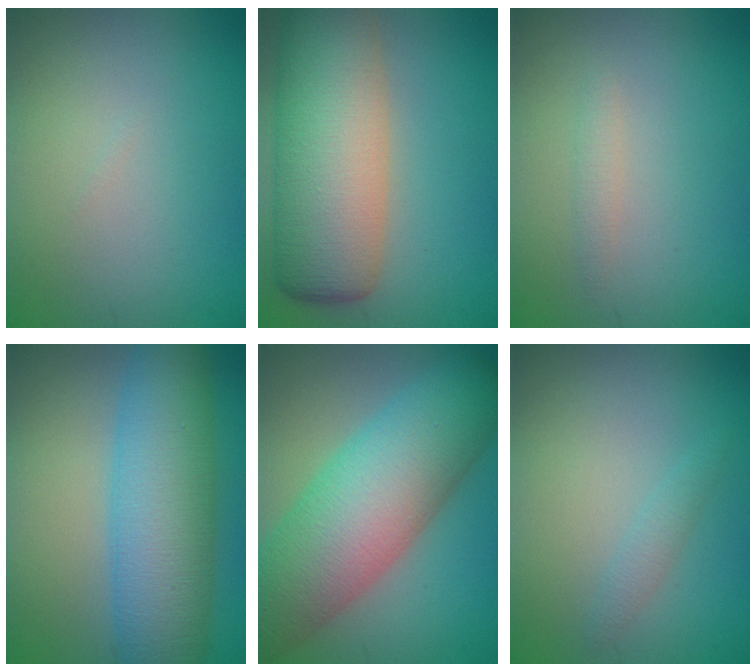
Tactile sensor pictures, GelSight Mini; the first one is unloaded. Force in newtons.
{"total": 11.3, "press": 11.3, "slide": 0.7}
{"total": 0.9, "press": 0.9, "slide": 0.1}
{"total": 9.5, "press": 9.5, "slide": 0.0}
{"total": 11.9, "press": 11.9, "slide": 0.5}
{"total": 1.1, "press": 1.1, "slide": 0.1}